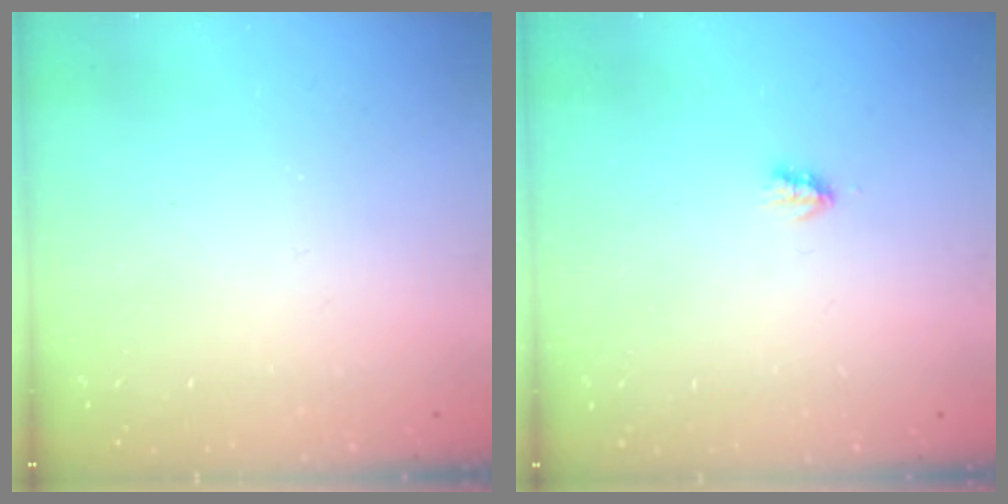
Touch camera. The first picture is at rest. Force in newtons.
{"total": 1.7, "press": 1.7, "slide": 0.3}